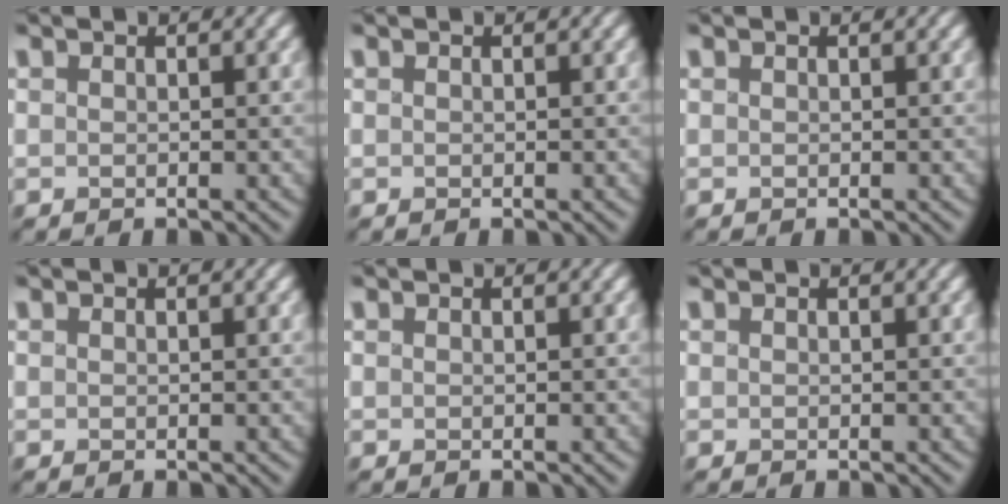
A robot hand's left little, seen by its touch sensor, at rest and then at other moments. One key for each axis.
{"total": 0.0}
{"total": 0.0}
{"total": 0.0}
{"total": 0.0}
{"total": 0.0}